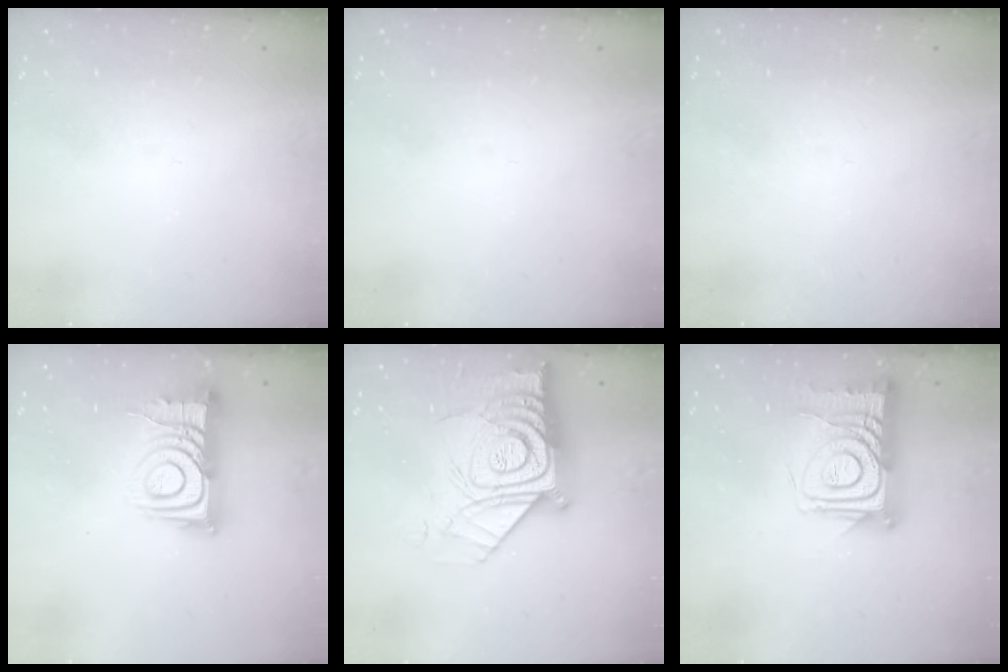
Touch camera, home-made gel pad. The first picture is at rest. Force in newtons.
{"total": 0.0}
{"total": 0.0}
{"total": 12.7, "press": 12.7, "slide": 0.9}
{"total": 22.0, "press": 21.9, "slide": 1.7}
{"total": 15.4, "press": 15.3, "slide": 1.4}